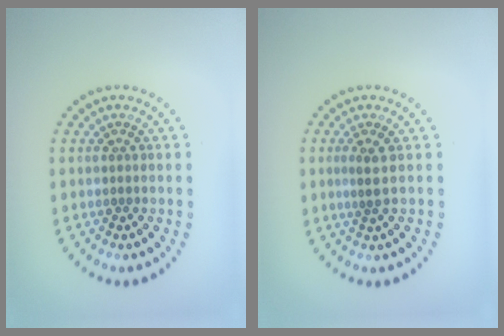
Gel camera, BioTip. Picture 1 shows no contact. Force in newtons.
{"total": 1.3, "press": 1.0, "slide": 0.8}